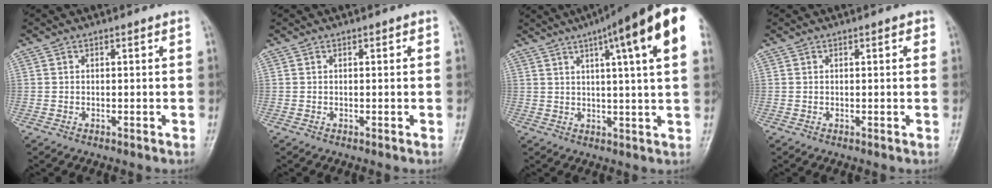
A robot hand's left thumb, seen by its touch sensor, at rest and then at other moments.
{"total": 0.0}
{"total": 18.9, "force": [8.6, 2.6, 16.6], "torque": [-0.235, 0.003, 0.110]}
{"total": 1.1, "force": [0.5, 0.4, 0.9], "torque": [-0.011, 0.002, 0.004]}